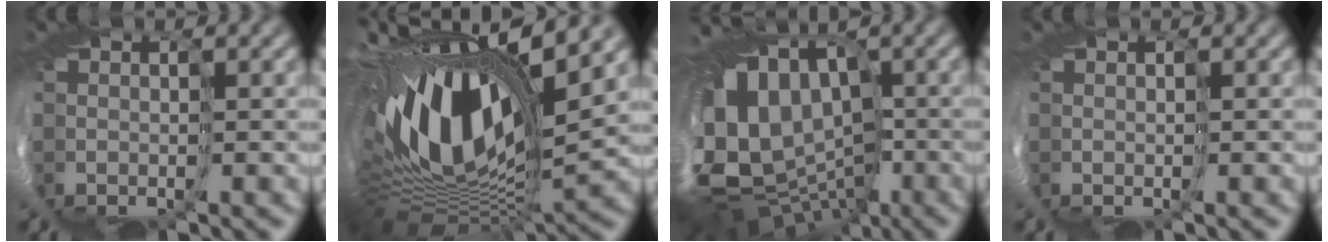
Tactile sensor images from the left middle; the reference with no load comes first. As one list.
[{"total": 13.6, "force": [3.3, 6.3, 11.6], "torque": [-0.231, -0.007, 0.057]}, {"total": 13.6, "force": [-2.7, 10.4, 8.3], "torque": [-0.151, 0.004, -0.042]}, {"total": 0.0}]